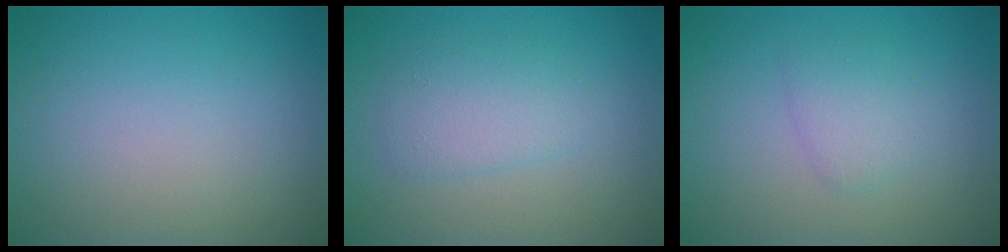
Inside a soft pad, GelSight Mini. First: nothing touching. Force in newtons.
{"total": 2.5, "press": 2.5, "slide": 0.1}
{"total": 1.8, "press": 1.8, "slide": 0.1}